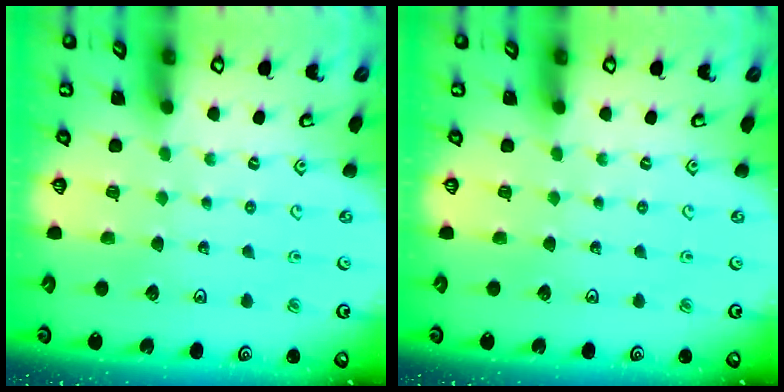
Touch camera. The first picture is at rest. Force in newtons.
{"total": 0.0}